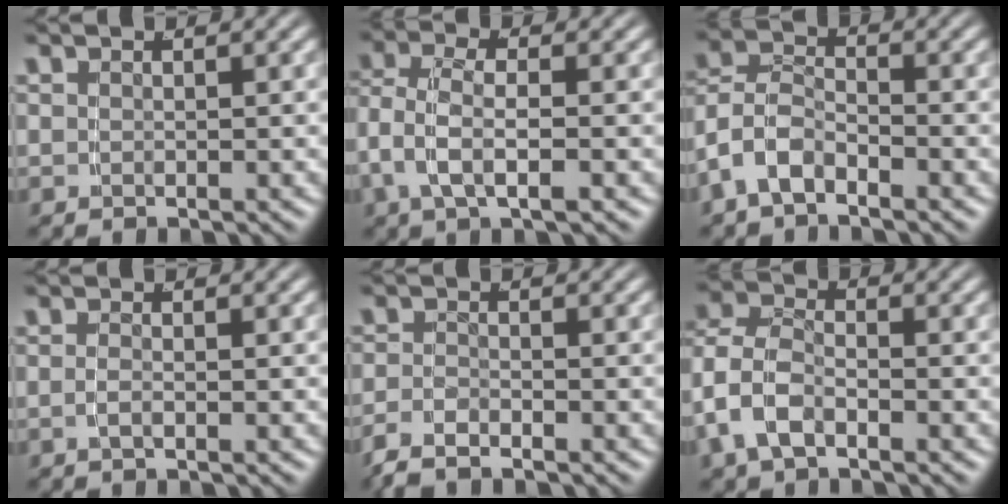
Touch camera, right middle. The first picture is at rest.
{"total": 3.8, "force": [-0.3, 2.0, 3.2], "torque": [-0.080, -0.014, -0.001]}
{"total": 7.0, "force": [-2.5, 6.0, 2.7], "torque": [-0.086, -0.025, -0.049]}
{"total": 1.0, "force": [-0.7, -0.3, 0.6], "torque": [-0.019, -0.009, -0.009]}
{"total": 2.5, "force": [-2.1, 0.8, 1.0], "torque": [-0.029, -0.009, -0.036]}
{"total": 6.2, "force": [-1.2, 5.1, 3.3], "torque": [-0.094, -0.018, -0.021]}